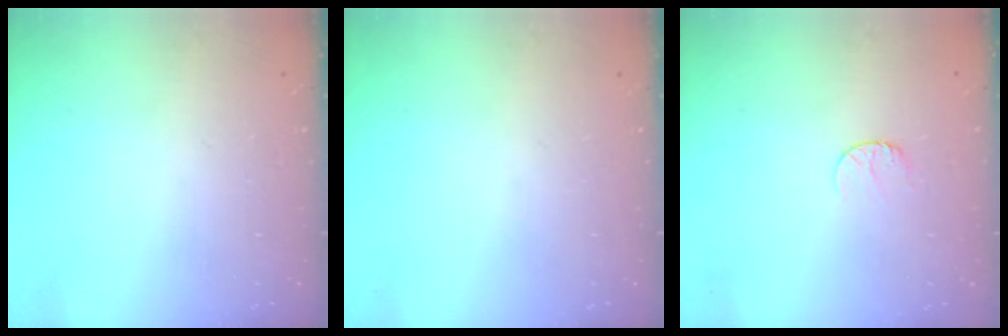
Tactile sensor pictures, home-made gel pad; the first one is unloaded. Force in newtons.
{"total": 0.0}
{"total": 5.0, "press": 4.9, "slide": 0.5}